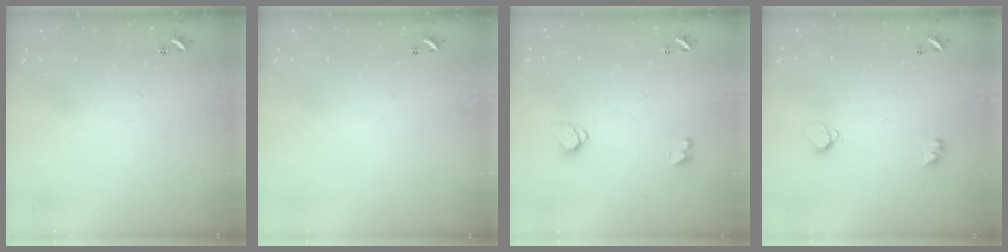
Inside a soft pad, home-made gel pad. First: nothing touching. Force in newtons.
{"total": 0.0}
{"total": 1.5, "press": 1.4, "slide": 0.5}
{"total": 3.3, "press": 3.3, "slide": 0.2}